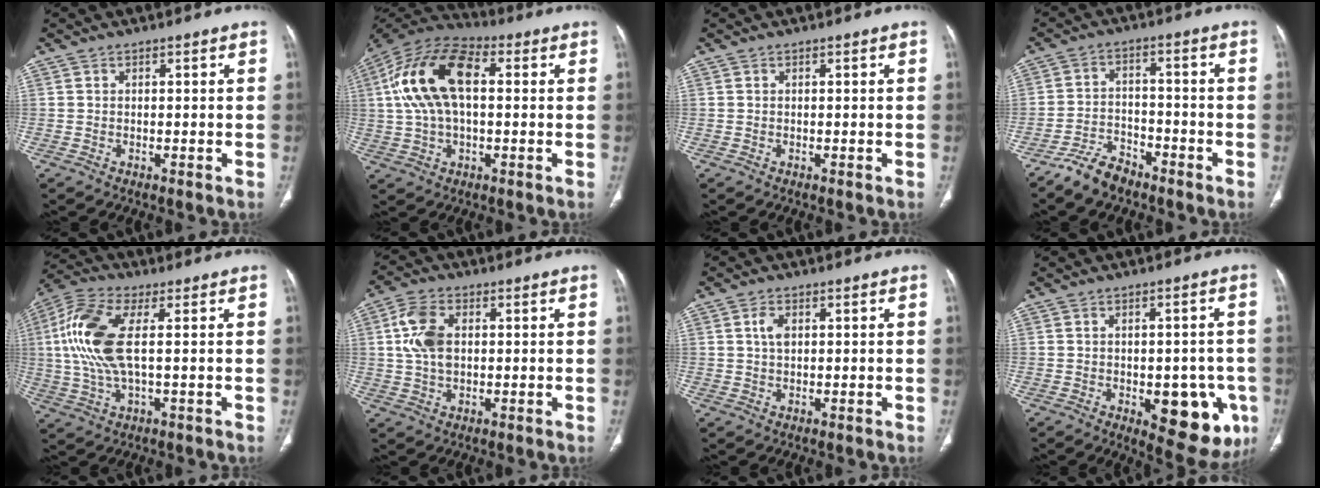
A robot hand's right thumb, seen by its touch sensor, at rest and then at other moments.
{"total": 17.3, "force": [2.8, 9.2, 14.3], "torque": [-0.279, 0.035, 0.045]}
{"total": 0.0}
{"total": 6.4, "force": [-5.3, 2.9, 2.2], "torque": [-0.041, 0.028, -0.100]}
{"total": 13.4, "force": [1.8, 5.2, 12.2], "torque": [-0.293, 0.013, 0.033]}
{"total": 7.9, "force": [1.3, 4.9, 6.1], "torque": [-0.125, 0.009, 0.026]}
{"total": 2.8, "force": [0.8, 1.6, 2.1], "torque": [-0.040, 0.002, 0.016]}
{"total": 14.1, "force": [-4.4, 6.8, 11.5], "torque": [-0.110, 0.004, -0.038]}